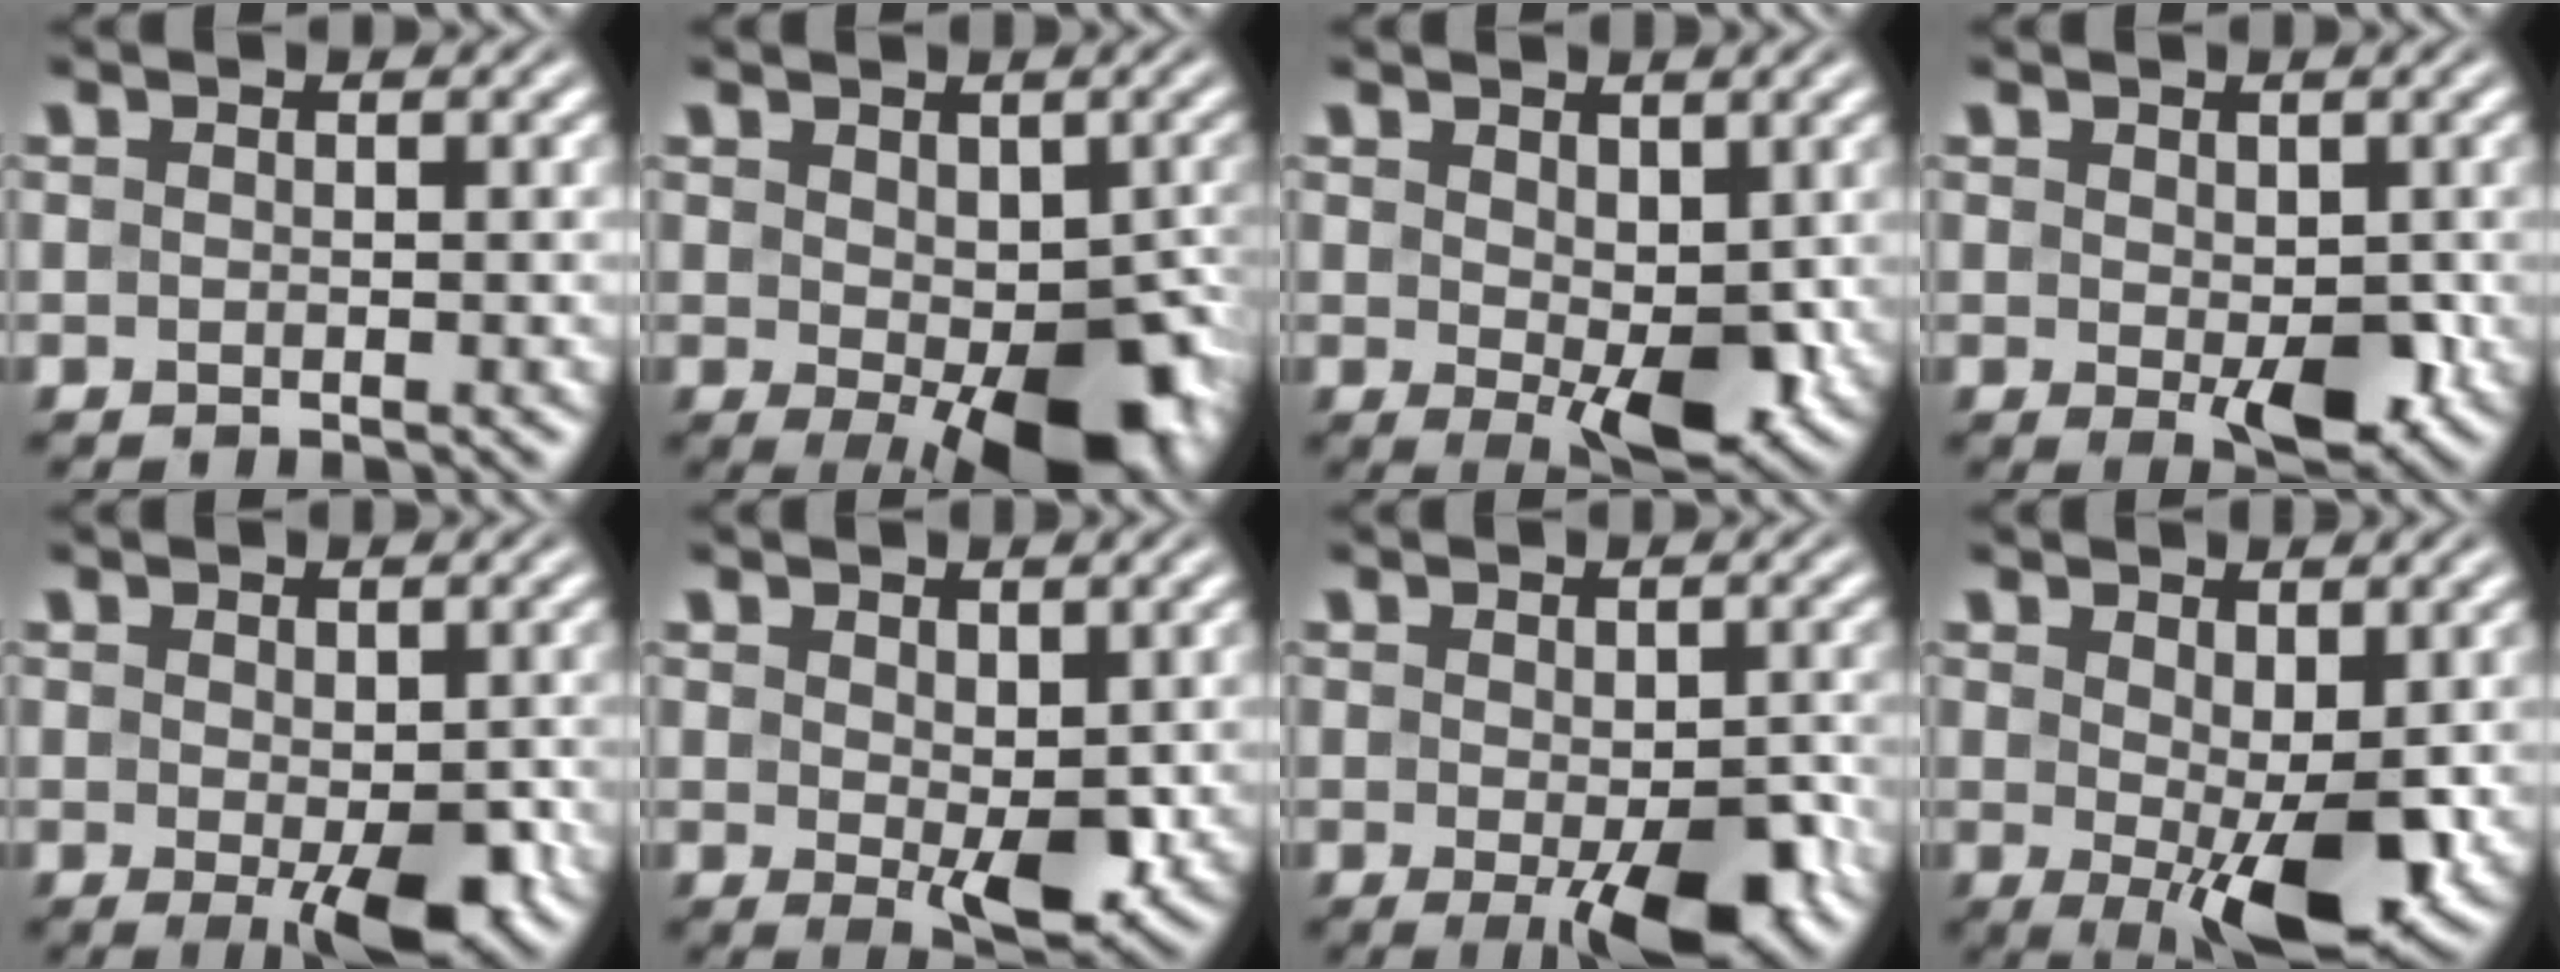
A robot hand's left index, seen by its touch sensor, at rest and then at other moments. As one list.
[{"total": 10.2, "force": [-2.7, 5.1, 8.4], "torque": [-0.107, -0.018, -0.032]}, {"total": 6.6, "force": [0.0, 3.4, 5.6], "torque": [-0.090, -0.010, 0.006]}, {"total": 4.3, "force": [-0.6, 2.3, 3.5], "torque": [-0.051, -0.011, -0.002]}, {"total": 4.9, "force": [-1.3, 2.0, 4.3], "torque": [-0.065, -0.012, -0.018]}, {"total": 4.6, "force": [0.6, 2.3, 4.0], "torque": [-0.068, -0.009, 0.015]}, {"total": 6.6, "force": [-2.3, 2.6, 5.6], "torque": [-0.080, -0.012, -0.031]}, {"total": 8.1, "force": [-0.4, 3.3, 7.3], "torque": [-0.120, -0.014, 0.001]}]